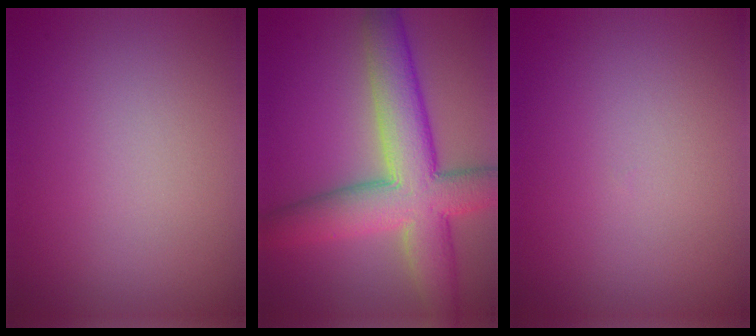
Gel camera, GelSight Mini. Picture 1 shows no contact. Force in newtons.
{"total": 9.1, "press": 9.1, "slide": 0.5}
{"total": 0.0}